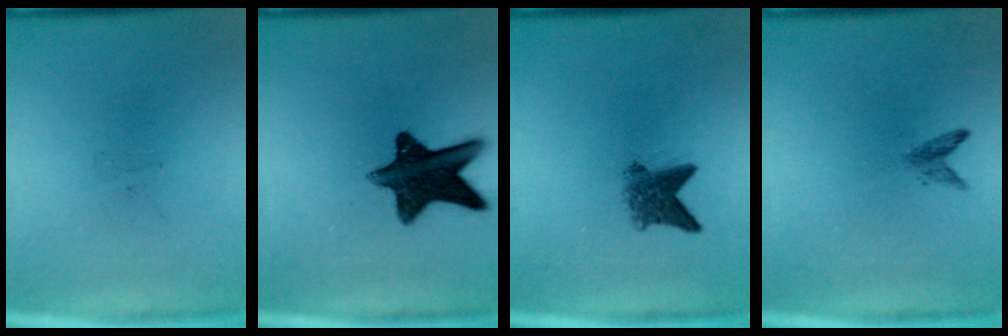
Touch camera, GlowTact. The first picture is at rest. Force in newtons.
{"total": 13.2}
{"total": 4.0}
{"total": 1.3}